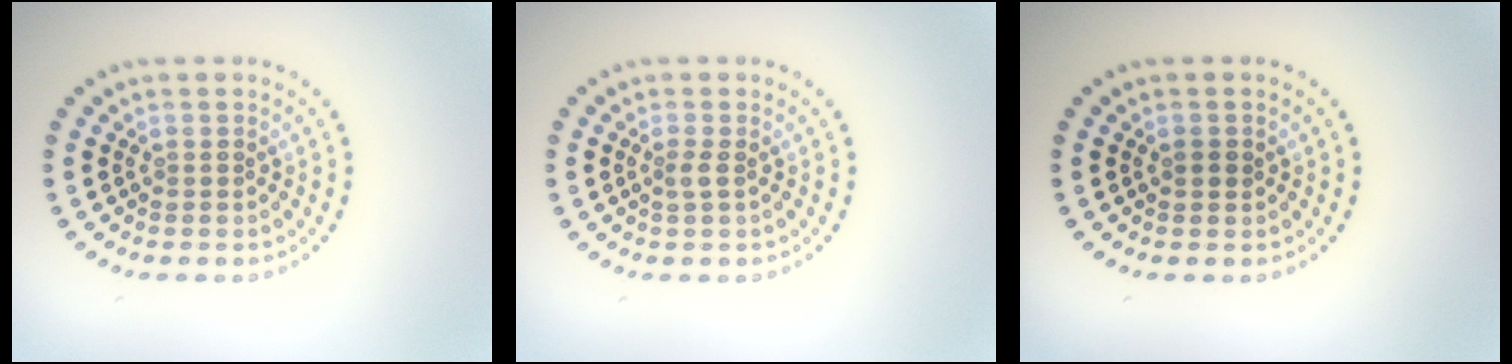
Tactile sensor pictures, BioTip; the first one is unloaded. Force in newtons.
{"total": 1.0, "press": 0.7, "slide": 0.7}
{"total": 0.8, "press": 0.8, "slide": 0.1}